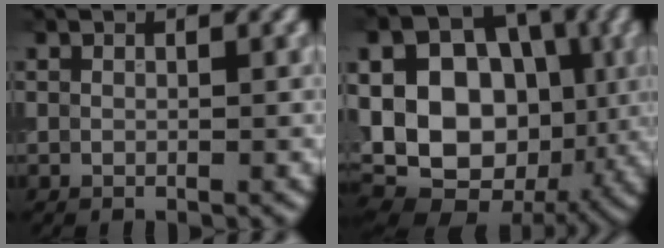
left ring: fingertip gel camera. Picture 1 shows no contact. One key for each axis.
{"total": 17.4, "fx": 1.0, "fy": 13.5, "fz": 10.9, "tx": -0.189, "ty": 0.017, "tz": 0.012}